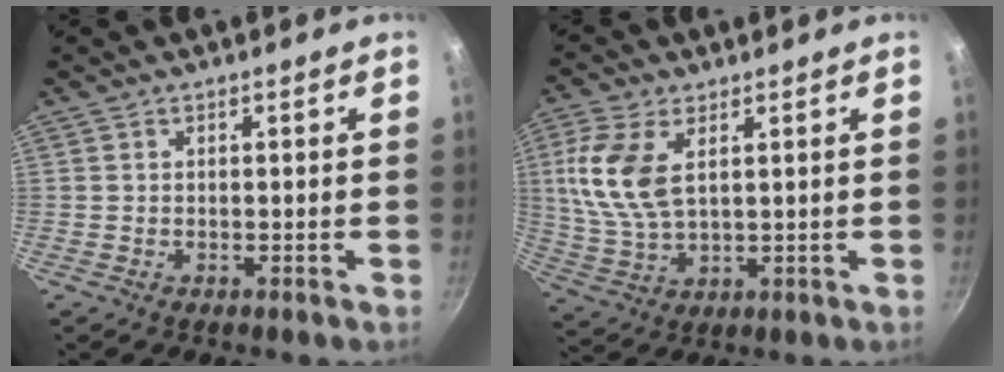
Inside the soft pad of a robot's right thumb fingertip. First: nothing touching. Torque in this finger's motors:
{"motor_torque": [0.22, 0.13, 1.22, 0.31, 0.41]}